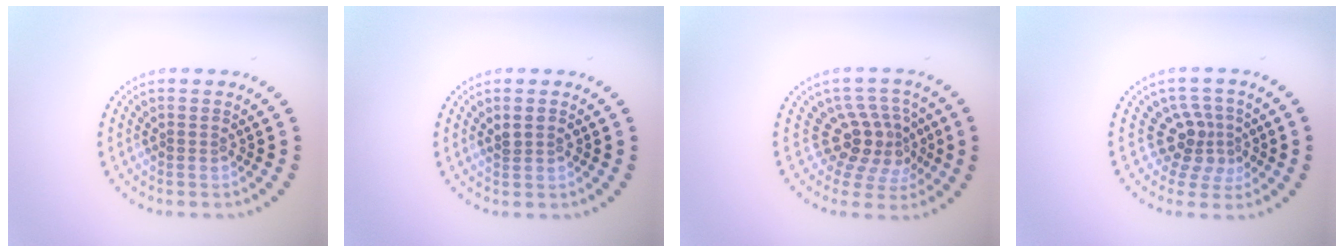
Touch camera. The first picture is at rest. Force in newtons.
{"total": 1.1, "press": 1.1, "slide": 0.3}
{"total": 3.9, "press": 3.0, "slide": 2.5}
{"total": 3.3, "press": 2.3, "slide": 2.4}